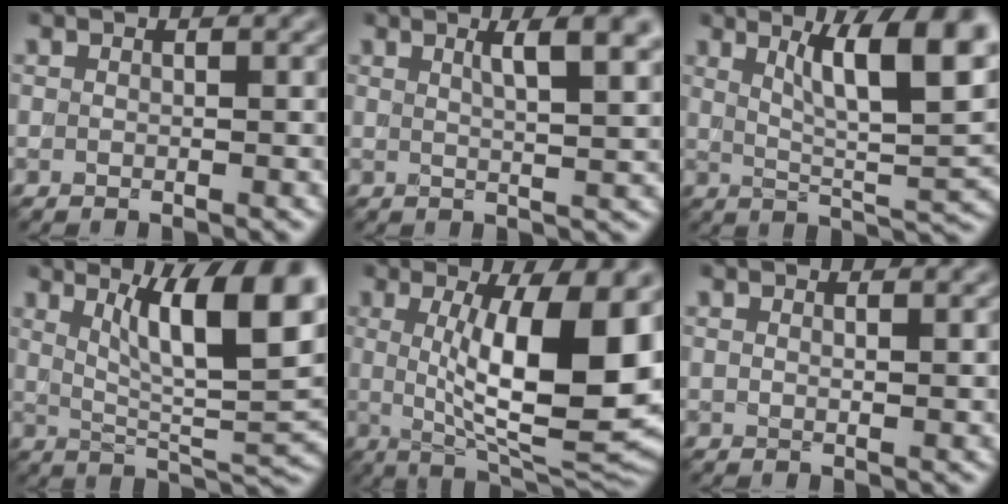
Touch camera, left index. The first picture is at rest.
{"total": 5.4, "force": [2.8, 1.5, 4.3], "torque": [-0.032, 0.012, 0.030]}
{"total": 10.5, "force": [4.9, 2.8, 8.8], "torque": [-0.110, 0.002, 0.075]}
{"total": 11.5, "force": [5.3, 2.9, 9.8], "torque": [-0.129, -0.003, 0.084]}
{"total": 12.8, "force": [1.6, 3.5, 12.2], "torque": [-0.160, -0.007, 0.028]}
{"total": 0.9, "force": [0.9, 0.0, 0.0], "torque": [0.002, 0.001, 0.012]}